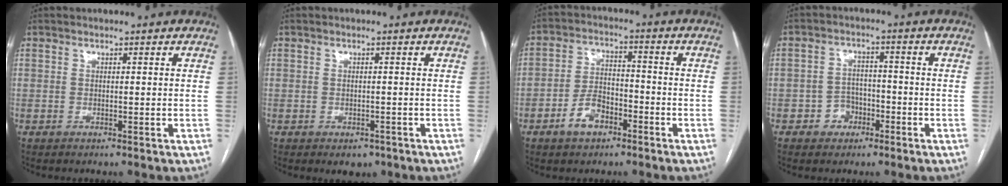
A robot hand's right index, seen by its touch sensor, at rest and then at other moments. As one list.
[{"total": 2.3, "force": [-1.4, 1.6, 1.0], "torque": [-0.005, 0.002, -0.008]}, {"total": 6.6, "force": [-3.5, 3.8, 4.0], "torque": [-0.083, 0.014, -0.062]}, {"total": 4.3, "force": [-2.0, 3.6, 1.1], "torque": [-0.012, 0.016, -0.031]}]